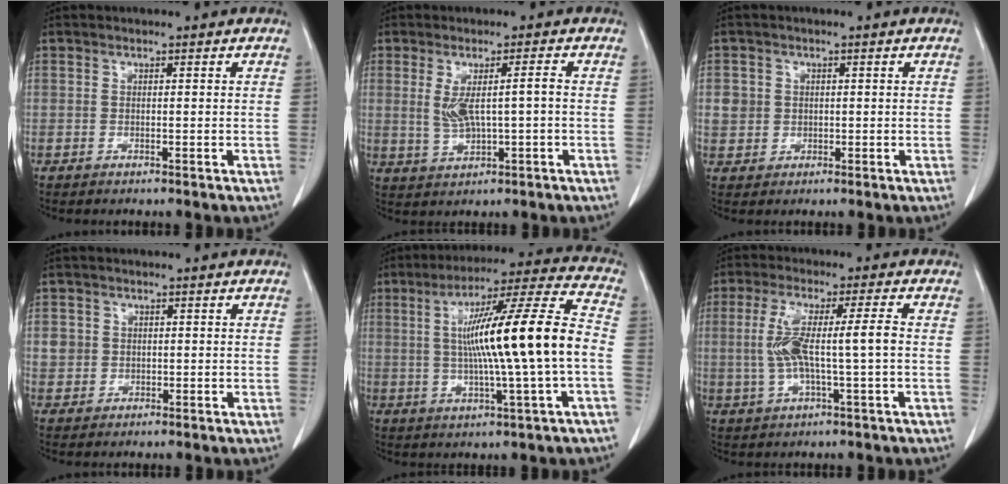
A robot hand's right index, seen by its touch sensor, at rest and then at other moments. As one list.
[{"total": 5.2, "force": [0.2, 1.0, 5.1], "torque": [-0.099, 0.013, 0.015]}, {"total": 3.1, "force": [0.4, 3.0, 0.8], "torque": [-0.006, 0.009, 0.014]}, {"total": 2.8, "force": [0.3, 2.7, 0.6], "torque": [-0.003, 0.010, 0.012]}, {"total": 17.6, "force": [-0.4, -0.5, 17.6], "torque": [-0.288, 0.015, -0.011]}, {"total": 8.5, "force": [-0.1, 0.6, 8.4], "torque": [-0.171, 0.017, 0.000]}]